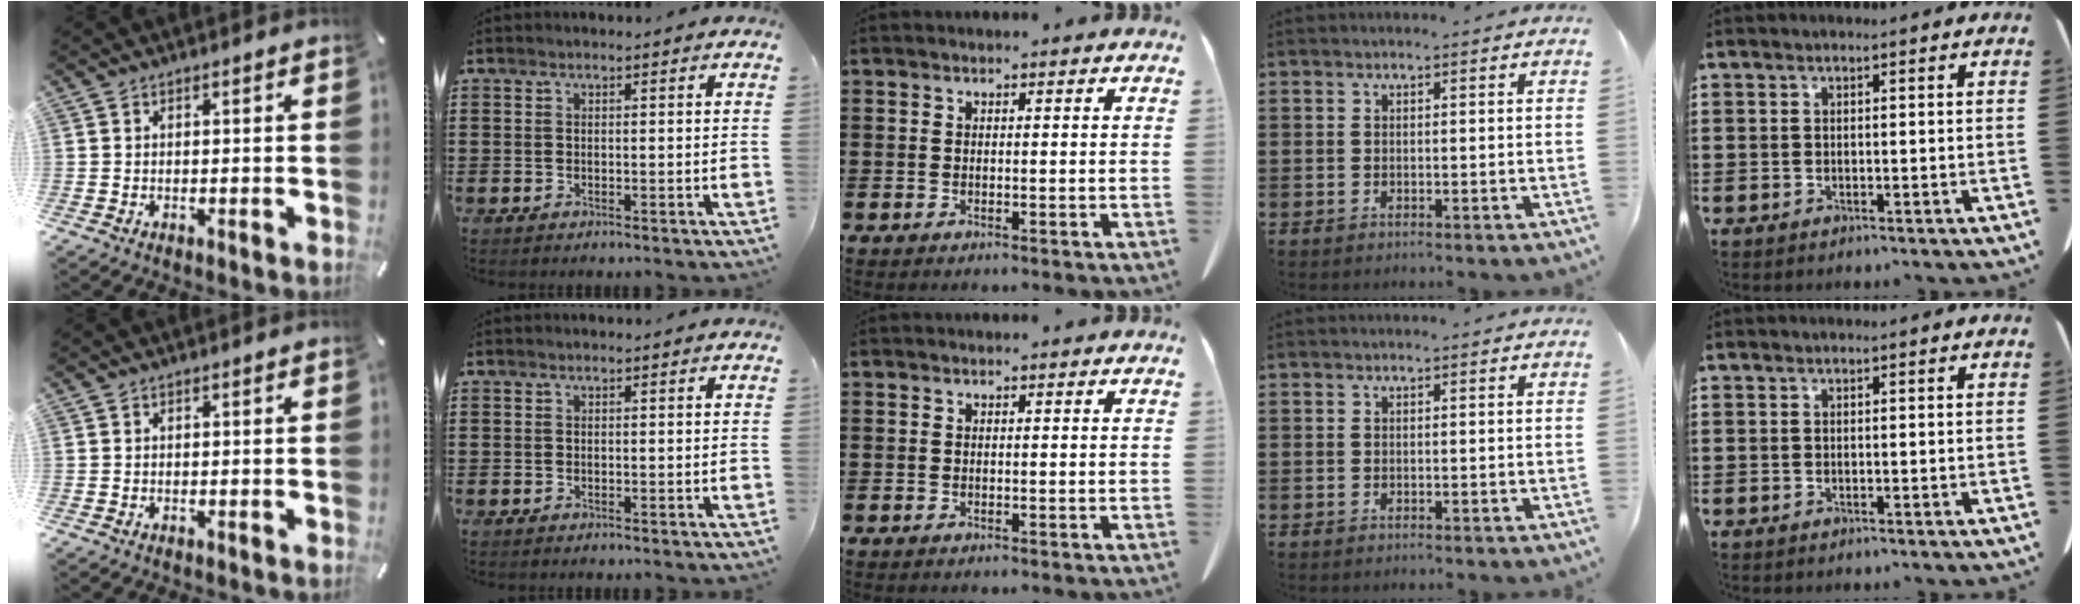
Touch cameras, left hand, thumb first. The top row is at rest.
{}